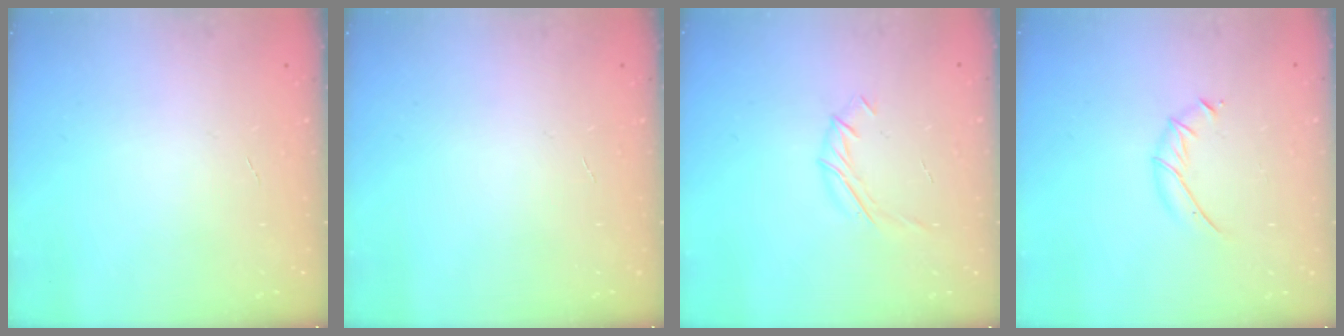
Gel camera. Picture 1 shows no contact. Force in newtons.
{"total": 0.0}
{"total": 5.8, "press": 5.7, "slide": 1.1}
{"total": 5.9, "press": 5.9, "slide": 0.6}